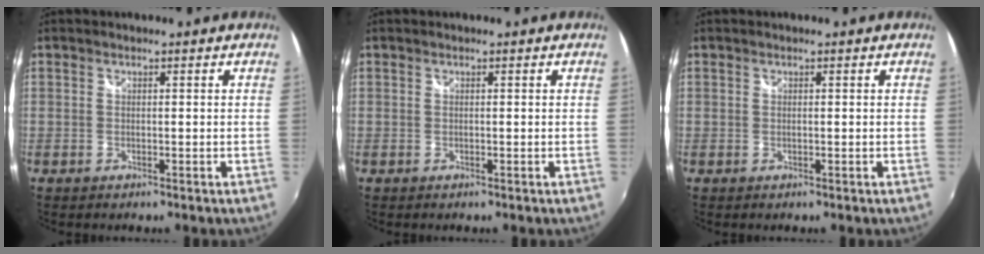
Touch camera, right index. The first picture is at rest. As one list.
[{"total": 0.0}, {"total": 0.0}]